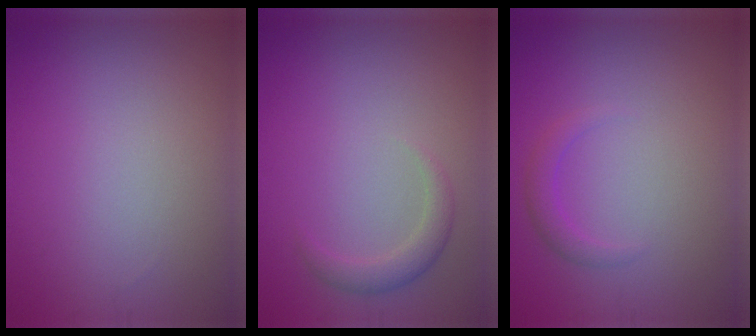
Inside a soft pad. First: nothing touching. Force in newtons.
{"total": 1.8, "press": 1.8, "slide": 0.2}
{"total": 1.5, "press": 1.5, "slide": 0.1}